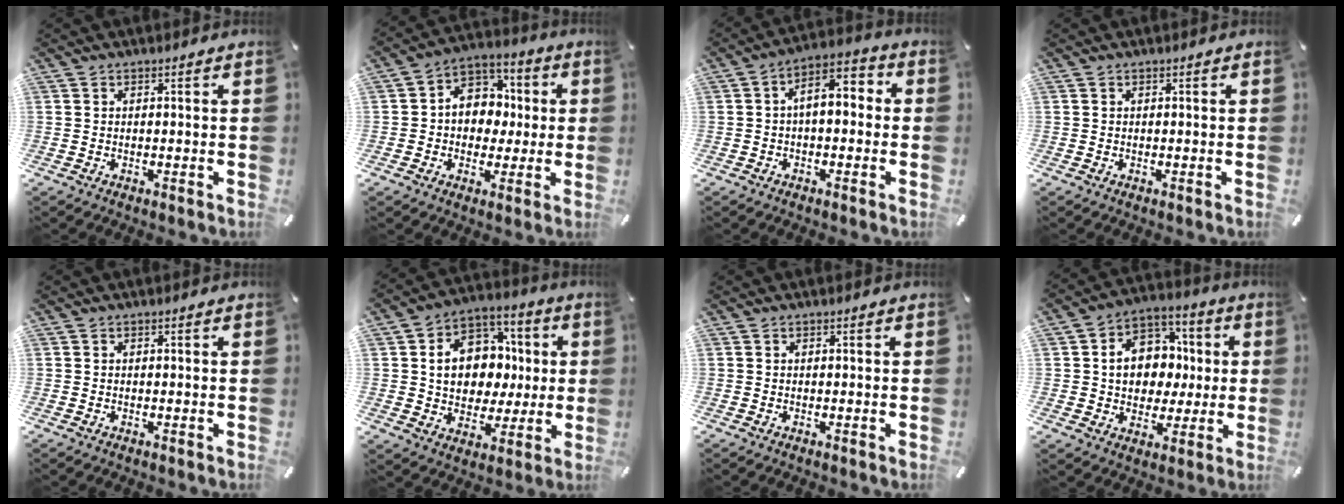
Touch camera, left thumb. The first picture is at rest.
{"total": 9.6, "force": [-0.2, 8.8, 3.9], "torque": [-0.064, 0.010, -0.001]}
{"total": 6.2, "force": [-0.4, 3.6, 5.1], "torque": [-0.080, 0.008, -0.012]}
{"total": 0.0}
{"total": 0.0}
{"total": 13.7, "force": [0.7, 11.6, 7.2], "torque": [-0.130, 0.007, 0.020]}
{"total": 0.0}
{"total": 12.2, "force": [0.3, 10.5, 6.3], "torque": [-0.110, 0.013, 0.013]}